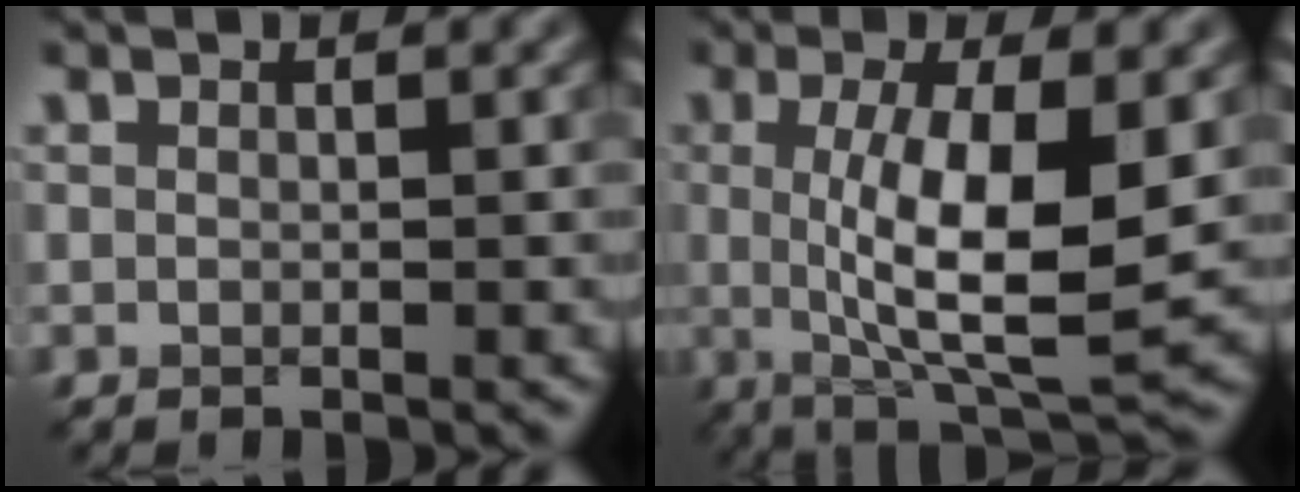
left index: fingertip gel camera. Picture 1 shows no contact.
{"total": 9.0, "force": [0.1, 2.5, 8.6], "torque": [-0.139, -0.015, 0.009]}